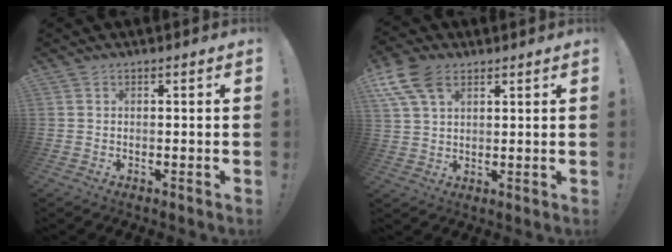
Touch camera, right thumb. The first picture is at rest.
{"total": 10.6, "force": [5.2, 6.3, 6.7], "torque": [-0.133, -0.010, 0.101]}